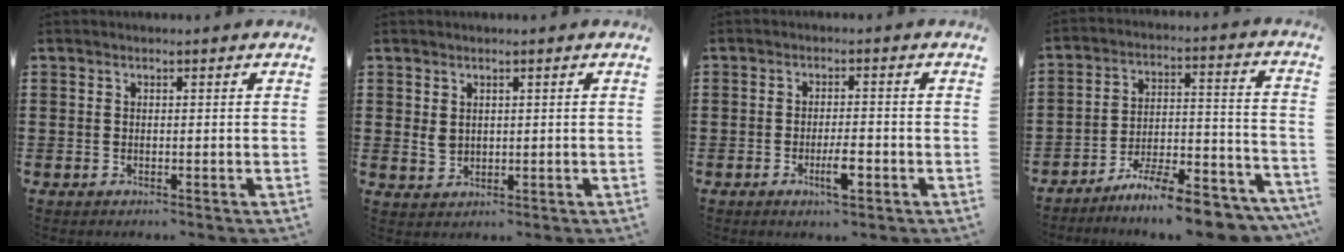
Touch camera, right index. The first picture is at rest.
{"total": 2.1, "force": [0.8, 1.5, 1.1], "torque": [-0.026, 0.005, 0.016]}
{"total": 4.5, "force": [-1.9, 1.2, 3.9], "torque": [-0.069, 0.002, -0.033]}
{"total": 10.0, "force": [-9.0, 0.6, 4.3], "torque": [-0.055, 0.025, -0.172]}